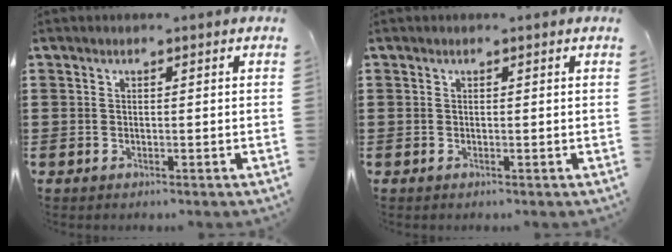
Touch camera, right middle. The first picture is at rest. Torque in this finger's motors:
{"motor_torque": [0.25, -0.33, 0.03, 0.02]}